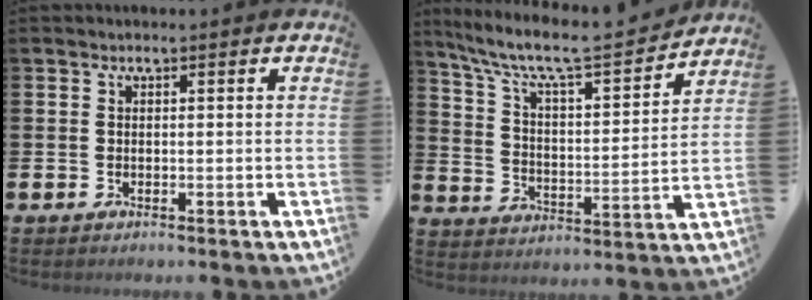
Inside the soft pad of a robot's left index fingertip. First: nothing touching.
{"total": 9.1, "force": [8.0, 1.7, 4.0], "torque": [-0.105, -0.059, 0.130]}